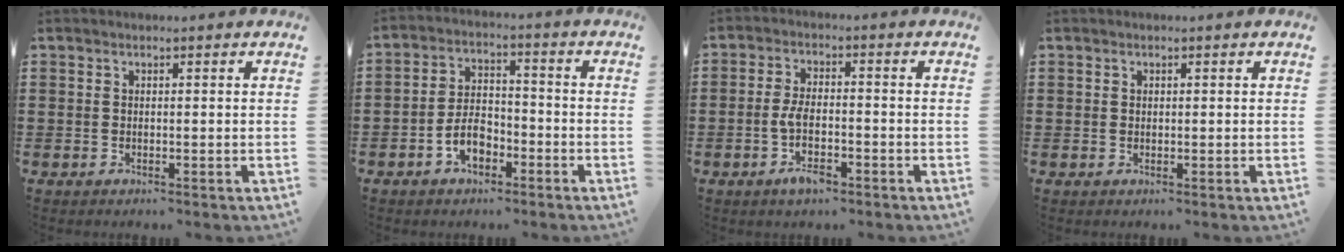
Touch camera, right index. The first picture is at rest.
{"total": 5.7, "force": [-2.8, 3.3, 3.7], "torque": [-0.083, 0.004, -0.056]}
{"total": 5.0, "force": [-1.9, 2.2, 4.1], "torque": [-0.092, 0.001, -0.041]}
{"total": 0.6, "force": [0.3, 0.5, 0.0], "torque": [-0.002, 0.004, 0.006]}